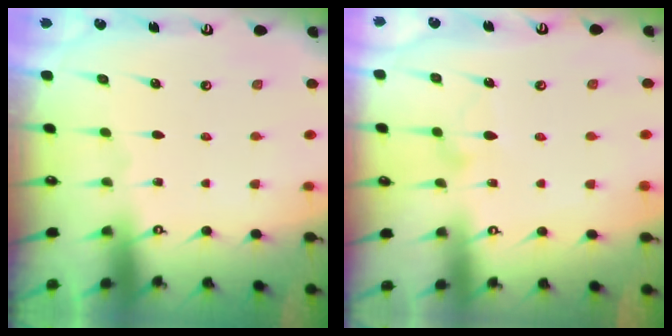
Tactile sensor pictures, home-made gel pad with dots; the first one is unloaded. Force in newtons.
{"total": 8.5, "press": 8.5, "slide": 0.3}